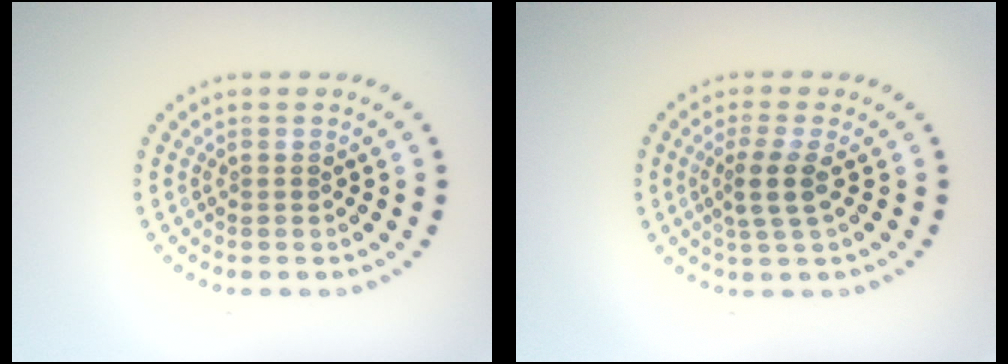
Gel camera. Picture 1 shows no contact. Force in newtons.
{"total": 2.5, "press": 2.1, "slide": 1.4}